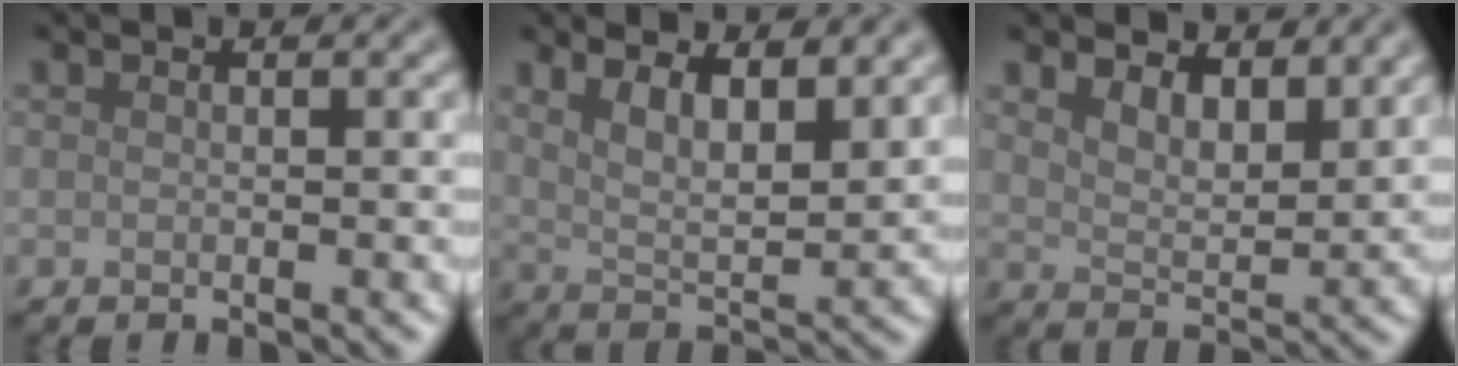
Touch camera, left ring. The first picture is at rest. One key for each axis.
{"total": 5.7, "fx": 3.4, "fy": 2.0, "fz": 4.1, "tx": -0.075, "ty": -0.009, "tz": 0.062}
{"total": 4.3, "fx": 3.3, "fy": 1.9, "fz": 2.2, "tx": -0.044, "ty": -0.005, "tz": 0.050}